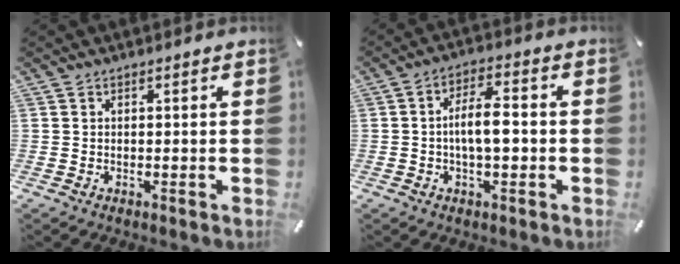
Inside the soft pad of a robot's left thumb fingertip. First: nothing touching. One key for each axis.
{"total": 7.6, "fx": -1.0, "fy": 3.2, "fz": 6.8, "tx": -0.118, "ty": 0.012, "tz": -0.020}